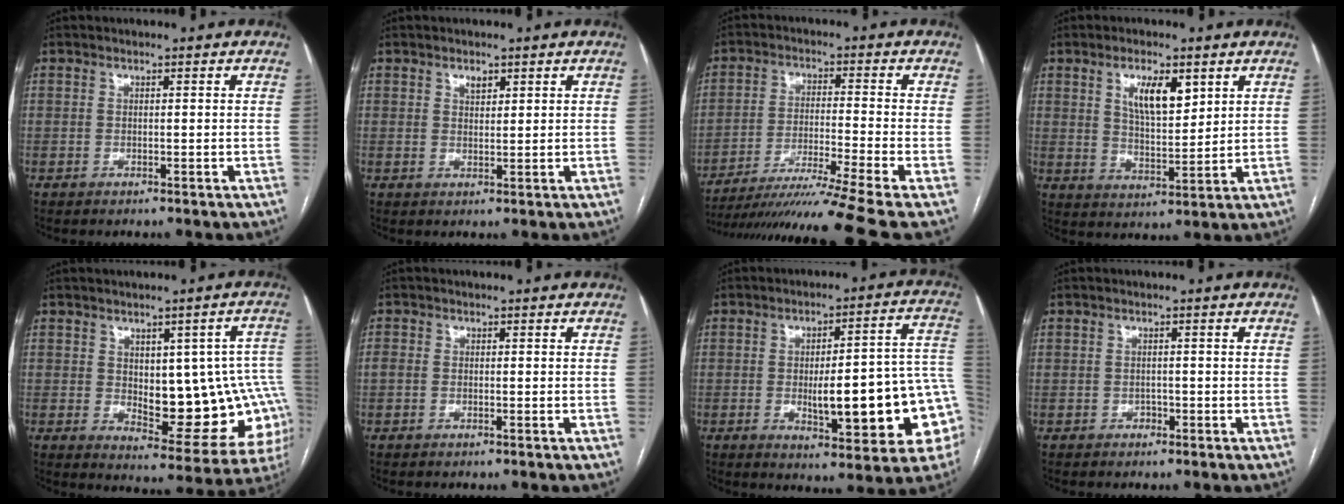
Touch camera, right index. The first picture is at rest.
{"total": 1.8, "force": [1.1, 0.9, 1.0], "torque": [-0.017, -0.001, 0.020]}
{"total": 16.4, "force": [-13.5, -3.6, 8.7], "torque": [-0.144, -0.030, -0.222]}
{"total": 7.5, "force": [3.5, 2.7, 6.0], "torque": [-0.108, 0.000, 0.066]}
{"total": 16.2, "force": [-0.2, 6.9, 14.7], "torque": [-0.142, 0.015, 0.017]}
{"total": 1.3, "force": [-0.4, 0.8, 1.0], "torque": [-0.021, 0.001, -0.004]}
{"total": 19.2, "force": [-3.4, 3.9, 18.4], "torque": [-0.170, 0.031, -0.028]}
{"total": 1.0, "force": [-0.5, 0.8, 0.2], "torque": [-0.003, 0.003, -0.010]}